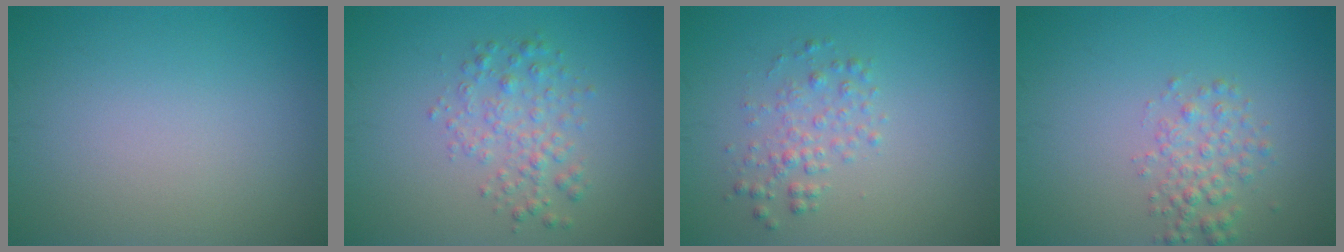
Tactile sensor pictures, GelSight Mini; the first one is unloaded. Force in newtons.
{"total": 2.5, "press": 2.5, "slide": 0.1}
{"total": 2.0, "press": 2.0, "slide": 0.0}
{"total": 2.3, "press": 2.3, "slide": 0.1}